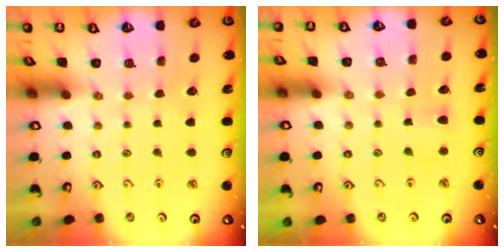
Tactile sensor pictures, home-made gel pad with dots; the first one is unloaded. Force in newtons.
{"total": 3.6, "press": 3.5, "slide": 0.7}